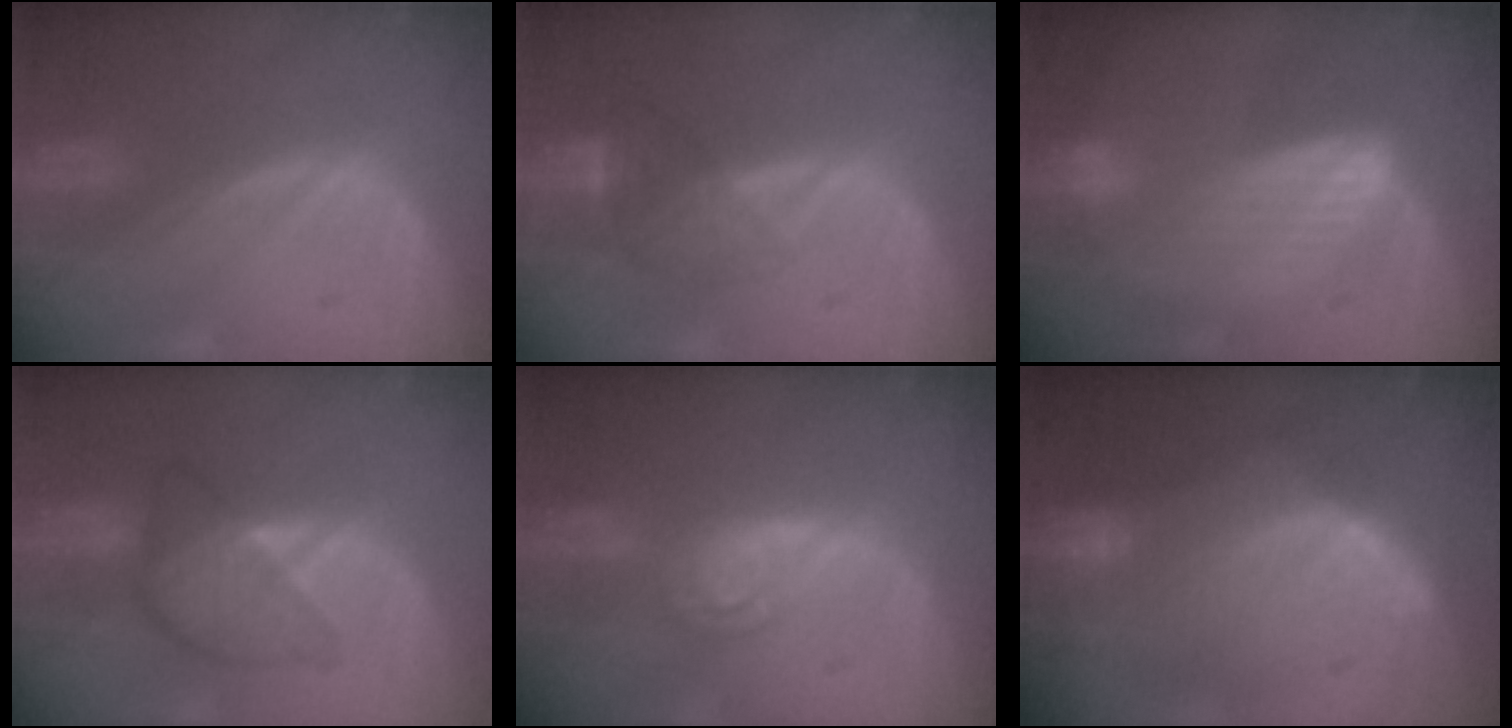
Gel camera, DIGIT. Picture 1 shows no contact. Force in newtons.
{"total": 4.4, "press": 3.8, "slide": 2.1}
{"total": 7.1, "press": 6.0, "slide": 3.9}
{"total": 6.3, "press": 6.3, "slide": 0.3}
{"total": 5.3, "press": 4.6, "slide": 2.6}
{"total": 10.1, "press": 9.0, "slide": 4.5}